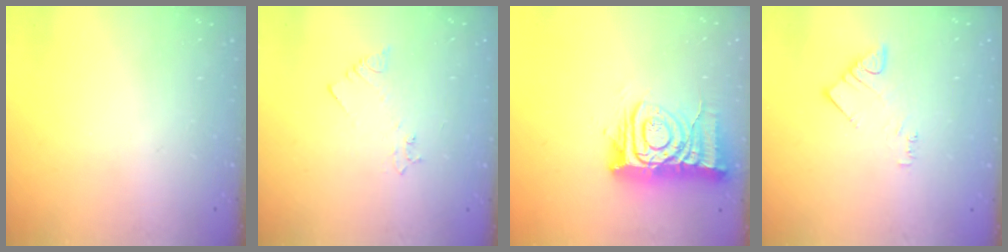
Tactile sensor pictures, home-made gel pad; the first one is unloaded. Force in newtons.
{"total": 2.1, "press": 2.1, "slide": 0.3}
{"total": 12.8, "press": 12.8, "slide": 1.4}
{"total": 3.1, "press": 3.0, "slide": 0.4}